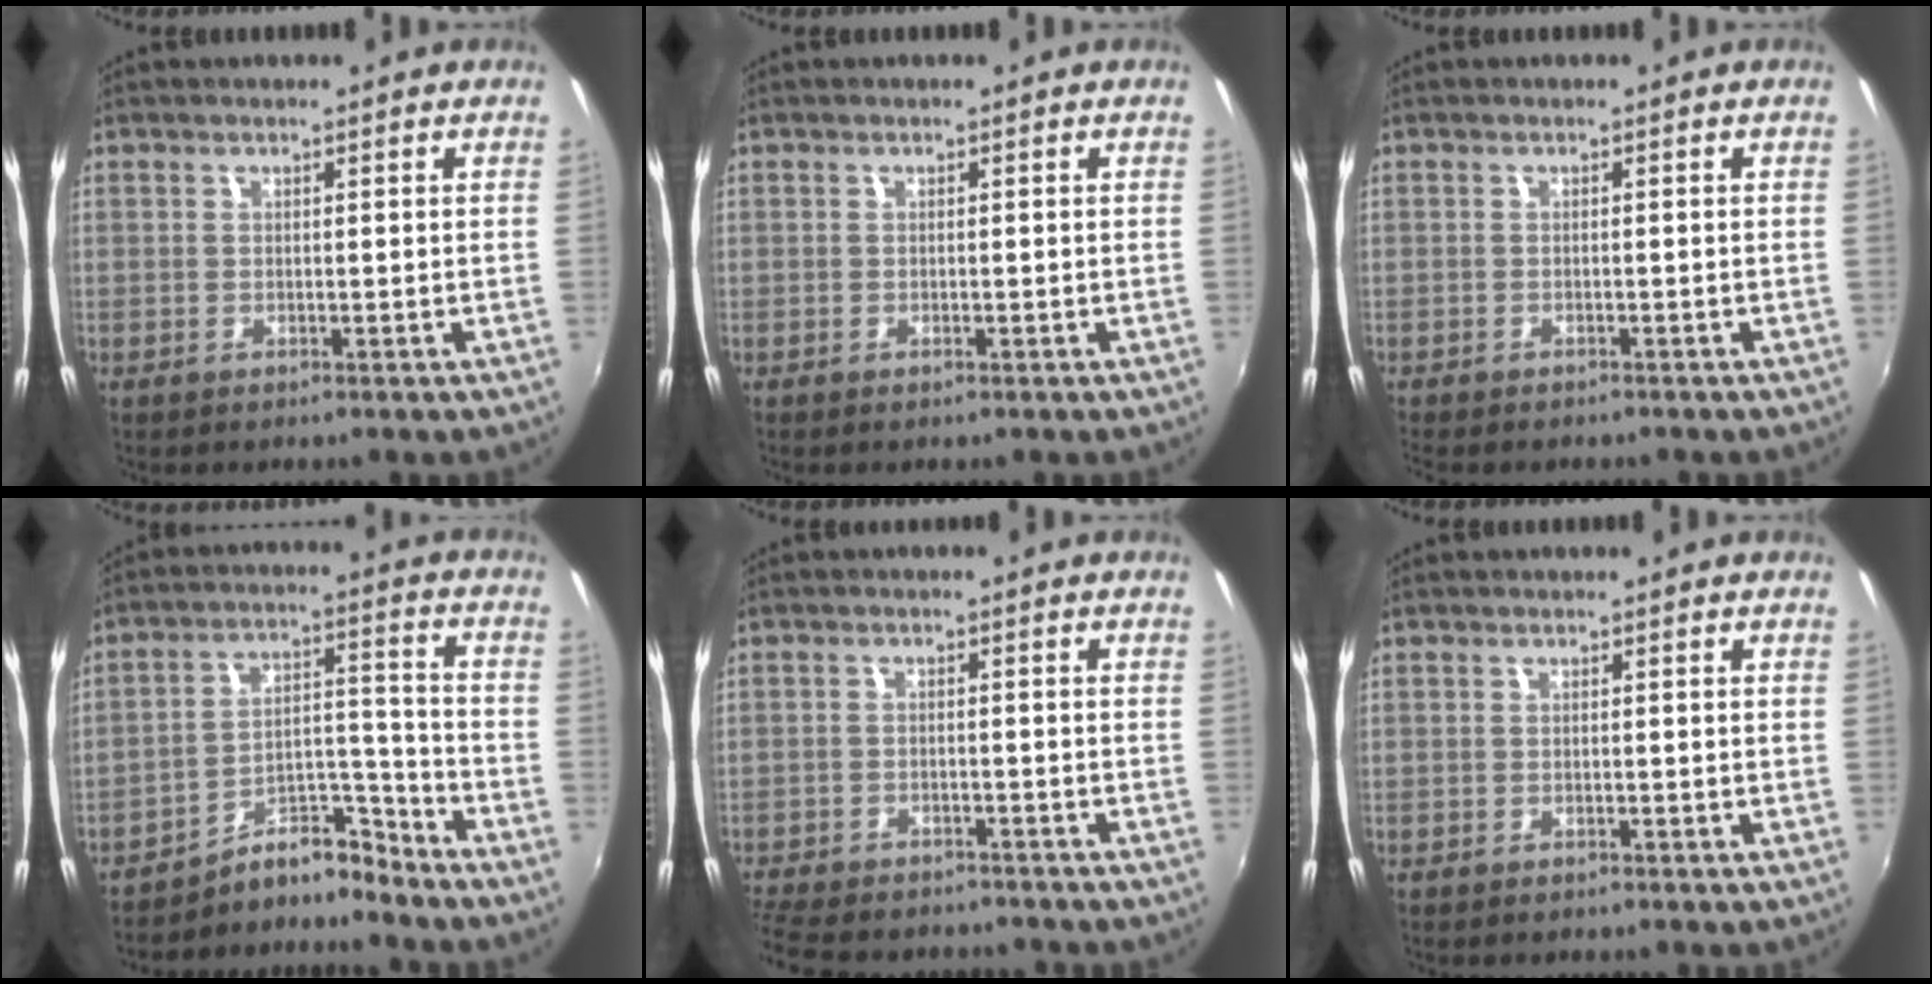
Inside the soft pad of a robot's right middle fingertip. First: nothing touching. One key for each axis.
{"total": 0.0}
{"total": 3.0, "fx": -2.6, "fy": 0.7, "fz": 1.2, "tx": -0.031, "ty": -0.019, "tz": -0.040}
{"total": 8.0, "fx": -7.8, "fy": 1.5, "fz": 0.9, "tx": -0.014, "ty": 0.042, "tz": -0.139}
{"total": 13.6, "fx": -11.8, "fy": 4.4, "fz": 5.3, "tx": -0.137, "ty": -0.020, "tz": -0.182}
{"total": 0.7, "fx": -0.6, "fy": 0.2, "fz": 0.1, "tx": -0.006, "ty": 0.000, "tz": -0.010}